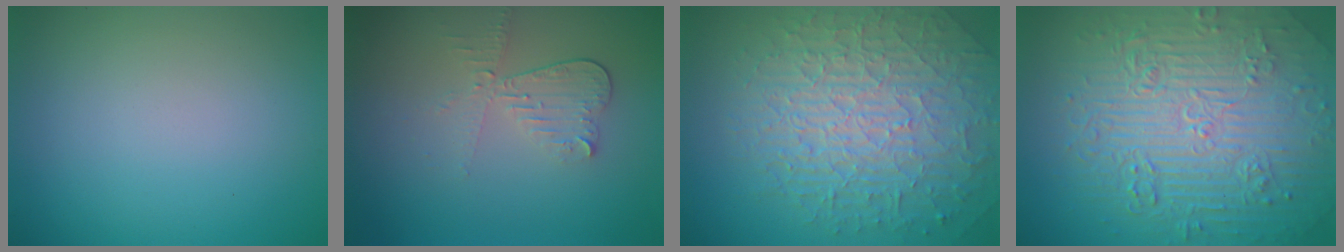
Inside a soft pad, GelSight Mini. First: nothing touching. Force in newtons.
{"total": 3.0, "press": 2.6, "slide": 1.4}
{"total": 9.8, "press": 6.4, "slide": 7.4}
{"total": 11.2, "press": 7.4, "slide": 8.4}